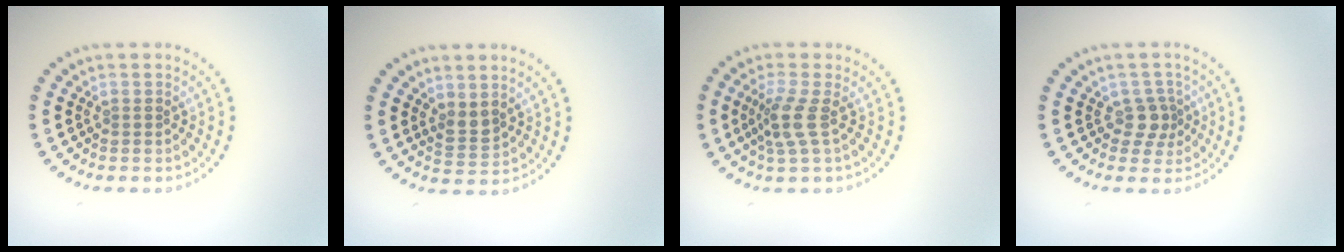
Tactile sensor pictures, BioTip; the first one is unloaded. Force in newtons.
{"total": 1.7, "press": 1.4, "slide": 1.0}
{"total": 2.6, "press": 2.0, "slide": 1.7}
{"total": 2.0, "press": 1.5, "slide": 1.3}